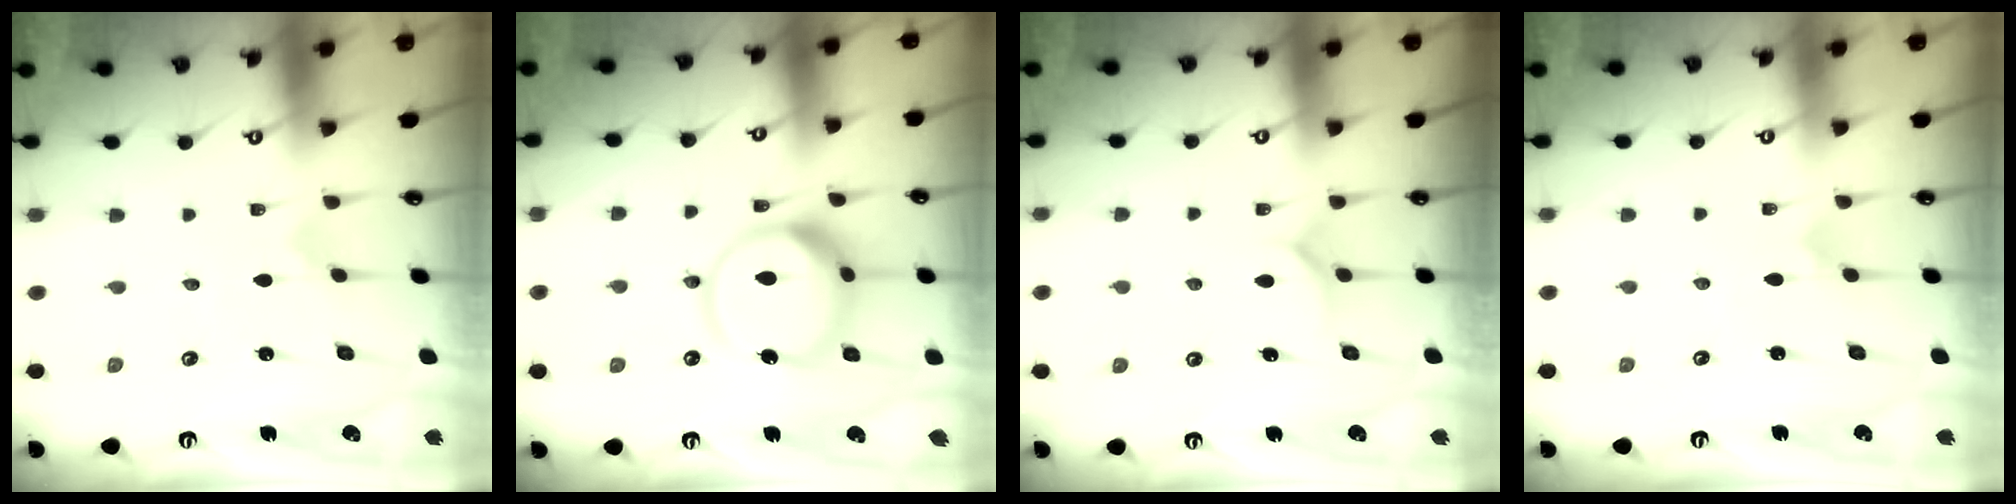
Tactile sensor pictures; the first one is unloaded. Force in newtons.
{"total": 15.4, "press": 15.3, "slide": 1.7}
{"total": 5.8, "press": 5.8, "slide": 0.4}
{"total": 2.4, "press": 2.4, "slide": 0.2}